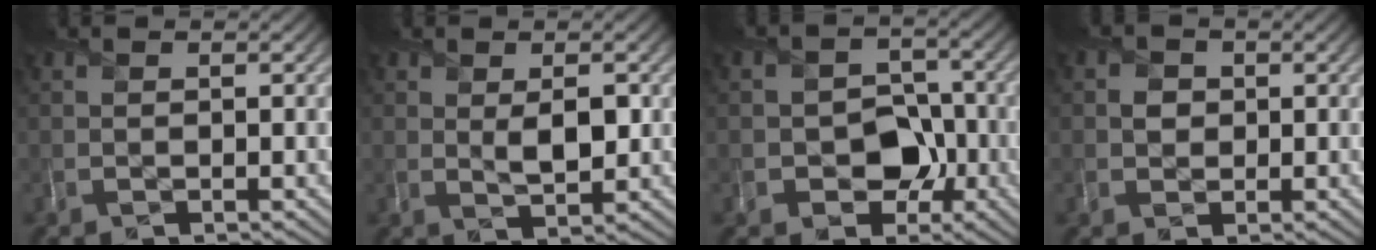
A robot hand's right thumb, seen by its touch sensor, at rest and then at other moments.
{"total": 3.5, "force": [0.5, 1.8, 3.0], "torque": [-0.059, -0.004, 0.011]}
{"total": 6.0, "force": [-1.9, 4.8, 3.0], "torque": [-0.040, -0.002, -0.041]}
{"total": 2.1, "force": [0.1, 2.0, 0.6], "torque": [-0.010, -0.003, -0.004]}